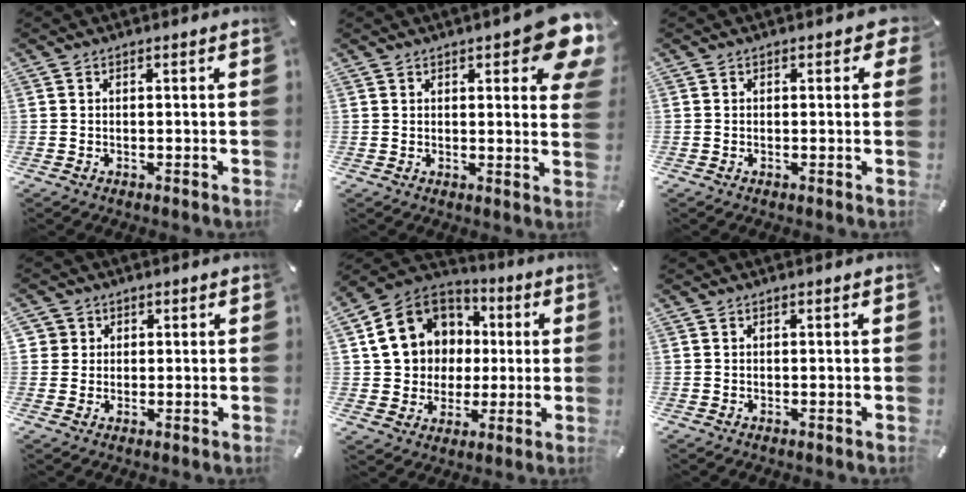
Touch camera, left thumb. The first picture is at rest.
{"total": 10.5, "force": [5.5, 3.4, 8.3], "torque": [-0.101, -0.036, 0.092]}
{"total": 1.6, "force": [0.2, 1.0, 1.2], "torque": [-0.009, -0.001, 0.000]}
{"total": 3.6, "force": [1.1, 3.5, 0.2], "torque": [0.004, 0.002, 0.018]}
{"total": 15.3, "force": [2.6, 14.0, 5.6], "torque": [-0.114, -0.007, 0.060]}
{"total": 0.0}